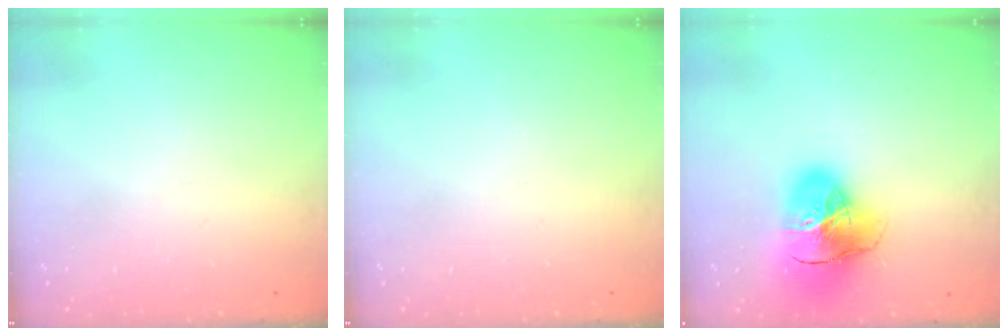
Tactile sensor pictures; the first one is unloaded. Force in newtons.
{"total": 0.0}
{"total": 20.3, "press": 20.2, "slide": 2.2}